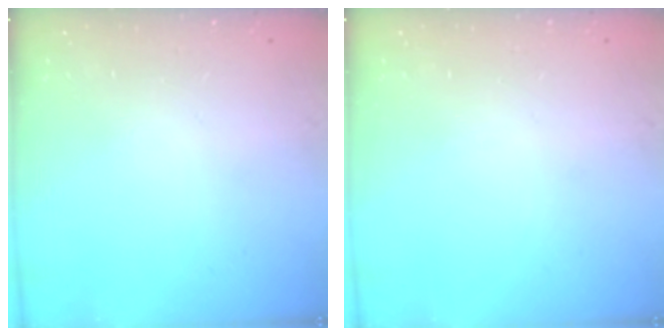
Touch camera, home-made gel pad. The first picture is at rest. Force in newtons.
{"total": 0.0}